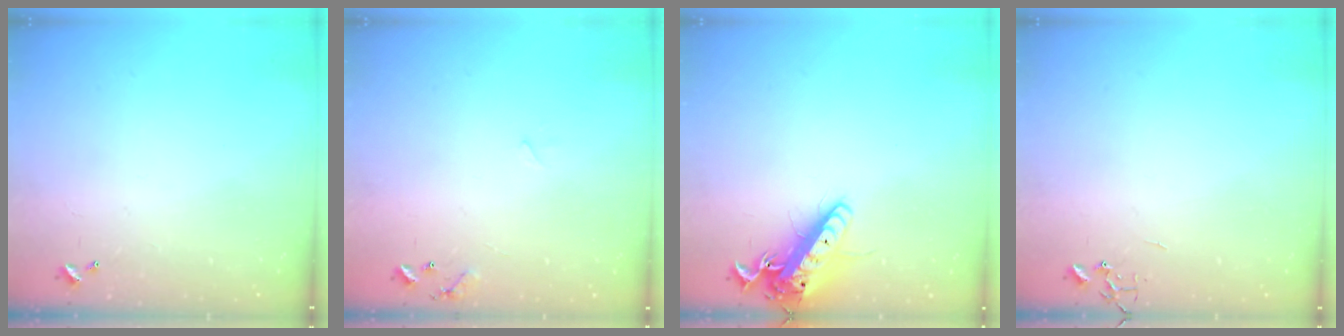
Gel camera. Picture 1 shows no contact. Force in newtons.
{"total": 6.1, "press": 6.1, "slide": 0.5}
{"total": 15.2, "press": 14.9, "slide": 3.0}
{"total": 0.0}